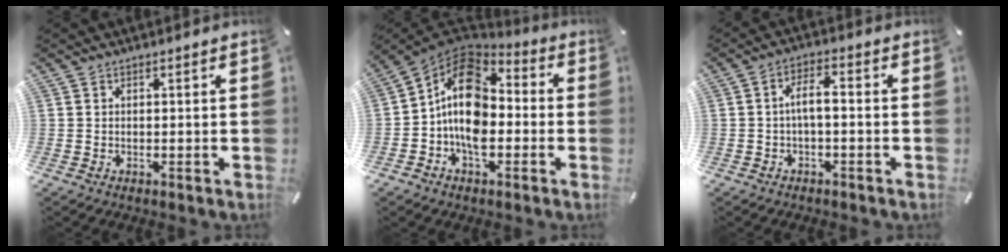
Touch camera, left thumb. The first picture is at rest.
{"total": 14.2, "force": [-2.2, 9.8, 10.0], "torque": [-0.184, 0.021, -0.043]}
{"total": 4.7, "force": [-0.7, 1.8, 4.2], "torque": [-0.085, 0.012, -0.018]}